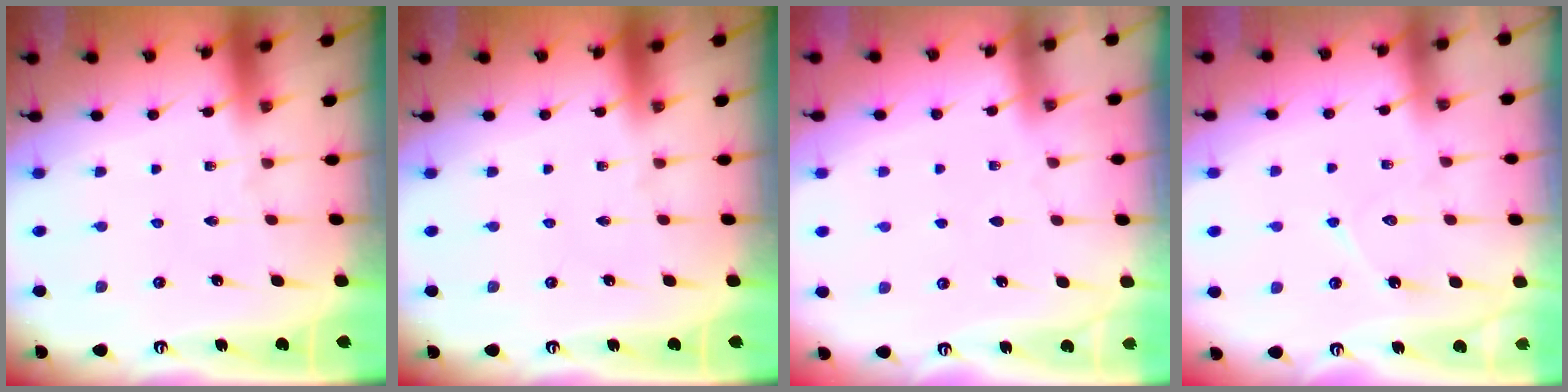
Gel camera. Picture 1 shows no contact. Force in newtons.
{"total": 0.0}
{"total": 3.0, "press": 3.0, "slide": 0.4}
{"total": 7.3, "press": 7.2, "slide": 0.8}